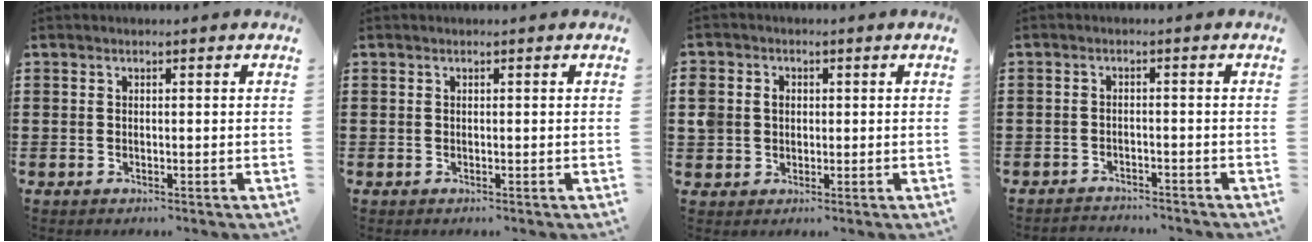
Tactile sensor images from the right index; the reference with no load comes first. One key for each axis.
{"total": 0.0}
{"total": 3.3, "fx": 0.1, "fy": 3.1, "fz": 1.2, "tx": -0.043, "ty": 0.011, "tz": -0.002}
{"total": 2.0, "fx": -2.0, "fy": 0.2, "fz": -0.2, "tx": -0.003, "ty": 0.002, "tz": -0.046}